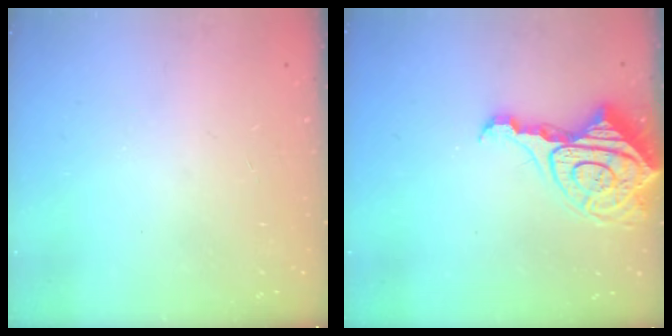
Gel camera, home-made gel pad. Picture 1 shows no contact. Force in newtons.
{"total": 14.3, "press": 14.2, "slide": 1.3}